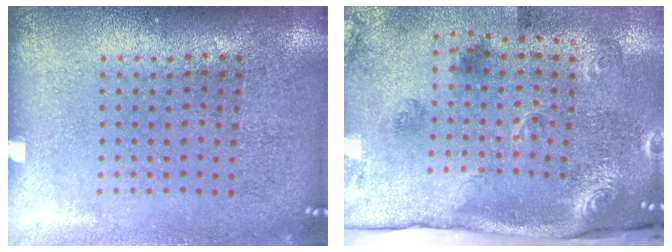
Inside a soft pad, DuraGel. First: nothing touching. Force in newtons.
{"total": 3.0, "press": 2.0, "slide": 2.2}